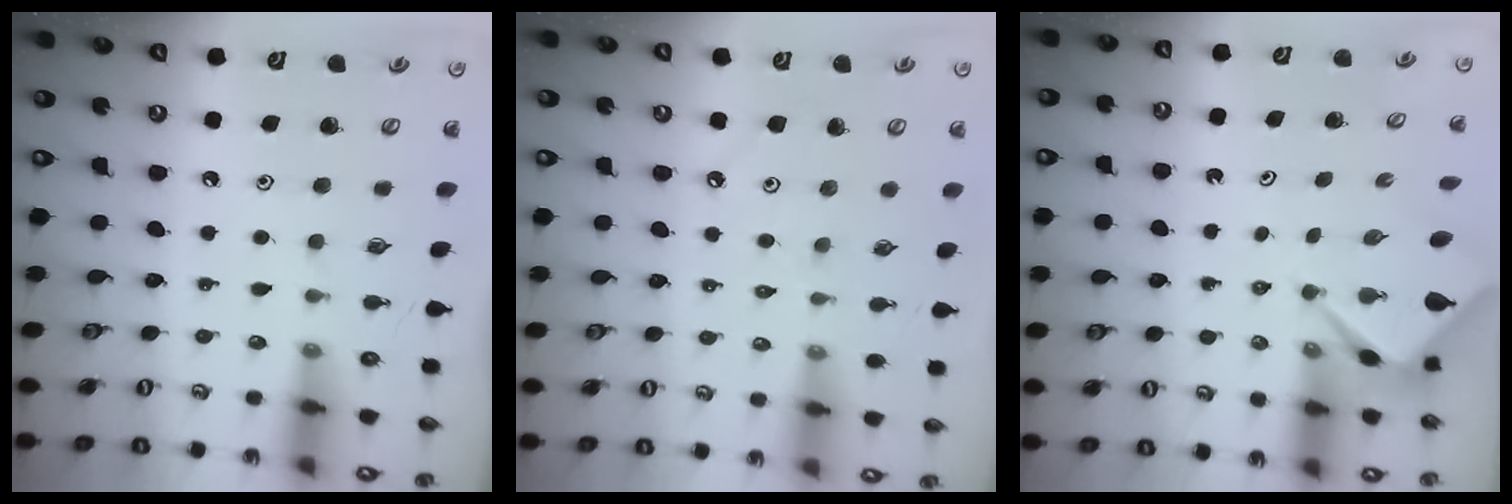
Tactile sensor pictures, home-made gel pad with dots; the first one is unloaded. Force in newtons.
{"total": 2.8, "press": 2.8, "slide": 0.1}
{"total": 2.6, "press": 2.6, "slide": 0.0}